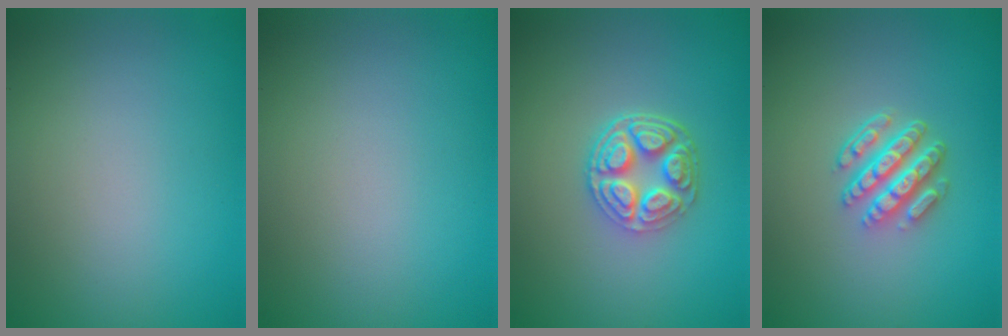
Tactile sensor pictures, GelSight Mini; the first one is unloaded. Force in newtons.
{"total": 0.0}
{"total": 4.7, "press": 3.7, "slide": 2.8}
{"total": 4.6, "press": 3.3, "slide": 3.1}